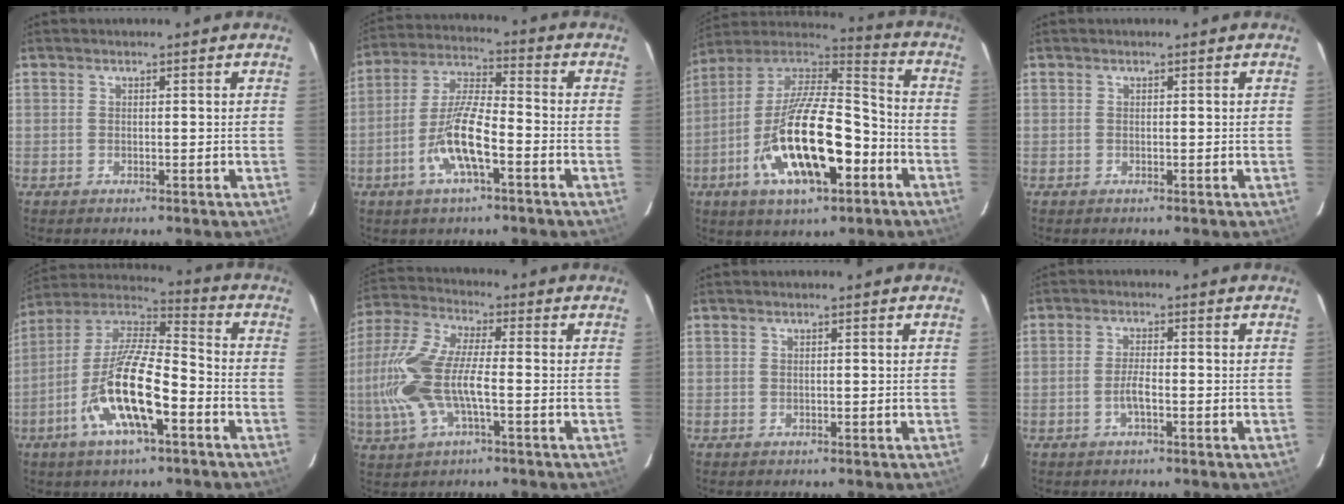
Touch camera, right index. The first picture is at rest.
{"total": 10.9, "force": [-4.7, 2.4, 9.5], "torque": [-0.199, 0.000, -0.091]}
{"total": 22.8, "force": [-8.3, 8.6, 19.5], "torque": [-0.365, -0.015, -0.147]}
{"total": 0.0}
{"total": 17.3, "force": [-7.0, 4.8, 15.1], "torque": [-0.297, -0.014, -0.140]}
{"total": 15.7, "force": [-3.2, 5.6, 14.3], "torque": [-0.306, 0.000, -0.066]}
{"total": 0.0}
{"total": 2.8, "force": [-1.2, 0.5, 2.5], "torque": [-0.053, 0.002, -0.025]}